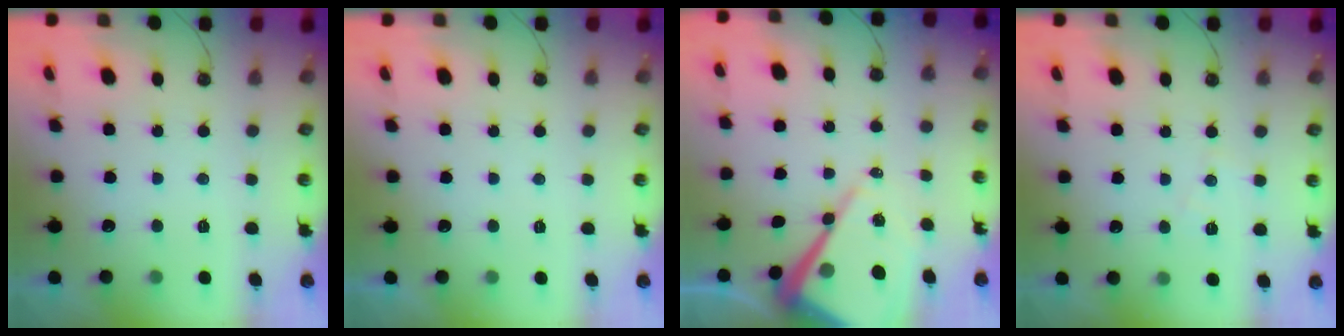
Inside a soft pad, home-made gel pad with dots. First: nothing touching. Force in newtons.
{"total": 2.7, "press": 2.7, "slide": 0.4}
{"total": 15.8, "press": 15.7, "slide": 1.4}
{"total": 6.6, "press": 6.5, "slide": 0.9}